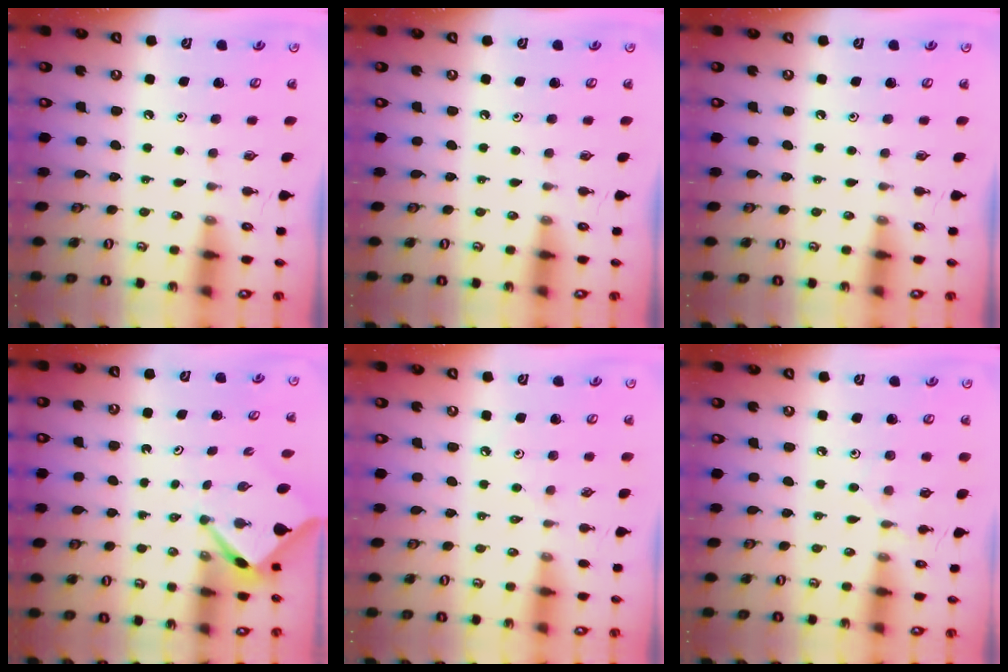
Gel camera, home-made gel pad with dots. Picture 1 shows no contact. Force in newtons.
{"total": 0.0}
{"total": 0.0}
{"total": 2.6, "press": 2.6, "slide": 0.3}
{"total": 2.3, "press": 2.3, "slide": 0.4}
{"total": 2.7, "press": 2.7, "slide": 0.4}